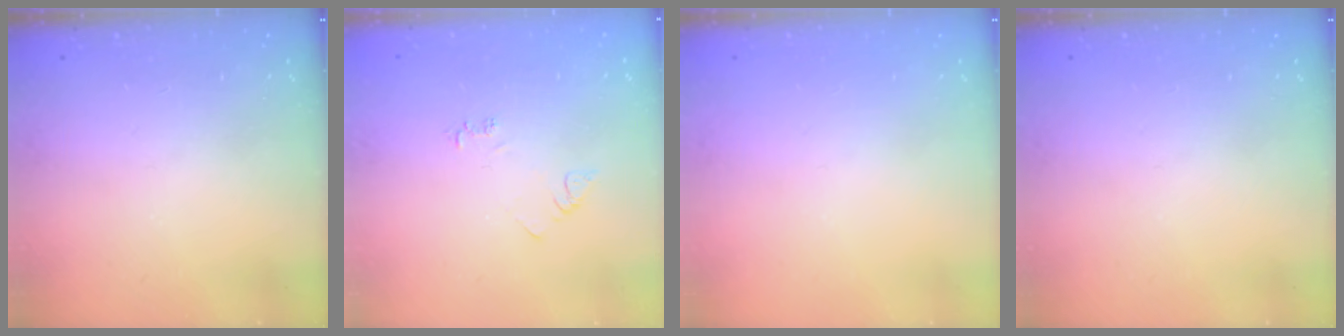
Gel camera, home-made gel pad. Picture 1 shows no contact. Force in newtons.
{"total": 3.9, "press": 3.9, "slide": 0.5}
{"total": 0.0}
{"total": 0.0}